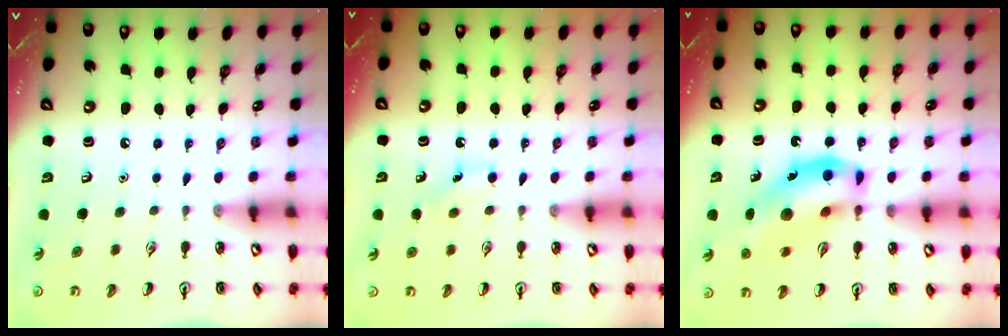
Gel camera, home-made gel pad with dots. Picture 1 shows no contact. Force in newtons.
{"total": 3.5, "press": 3.3, "slide": 1.2}
{"total": 17.3, "press": 17.0, "slide": 3.2}